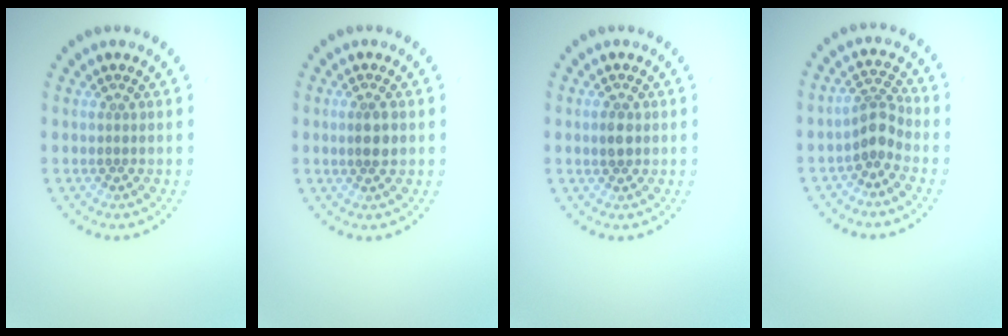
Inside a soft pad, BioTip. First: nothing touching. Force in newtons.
{"total": 1.9, "press": 1.7, "slide": 0.8}
{"total": 1.4, "press": 1.4, "slide": 0.1}
{"total": 2.4, "press": 1.8, "slide": 1.6}